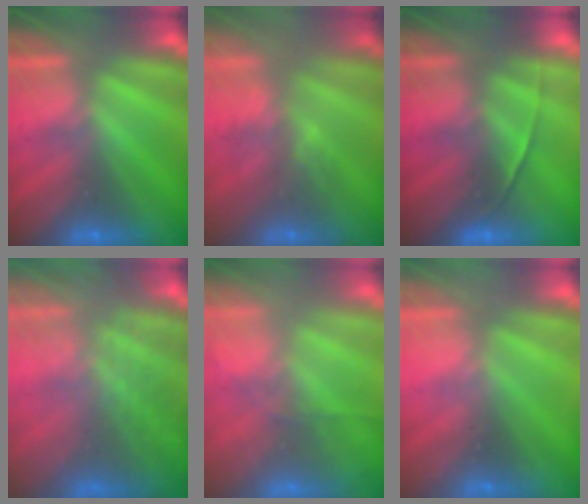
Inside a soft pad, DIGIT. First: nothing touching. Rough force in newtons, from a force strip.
{"total": 2.9}
{"total": 1.8}
{"total": 9.2}
{"total": 7.5}
{"total": 1.8}